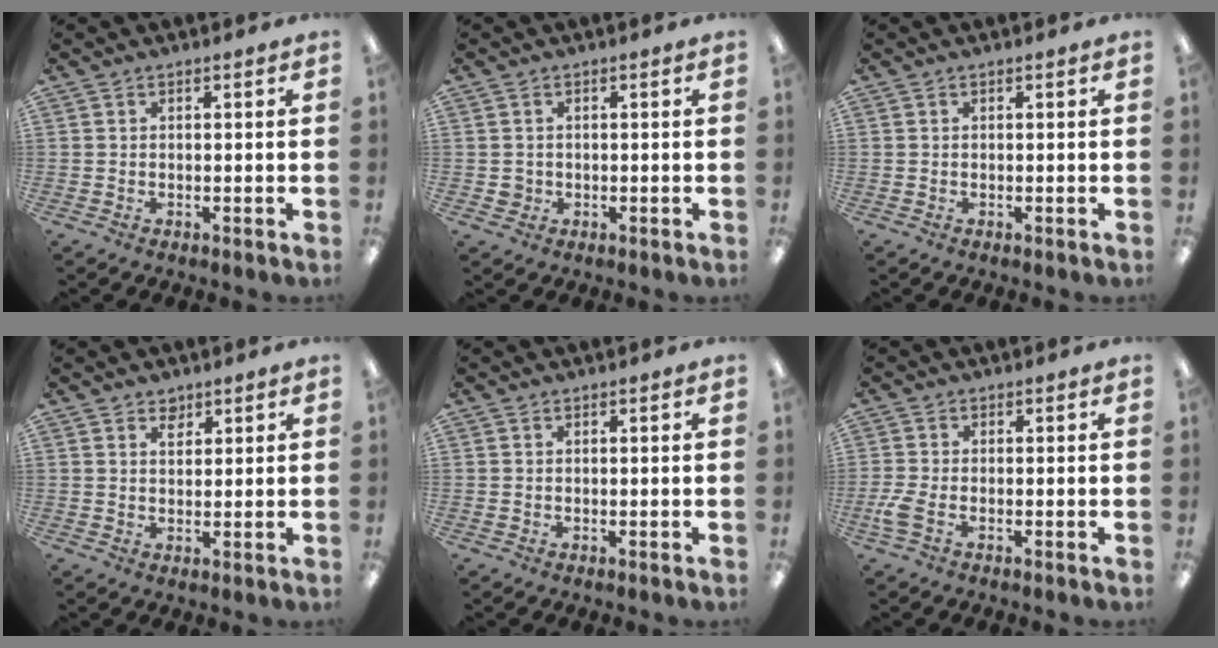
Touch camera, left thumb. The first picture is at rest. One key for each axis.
{"total": 2.0, "fx": 0.0, "fy": 2.0, "fz": 0.5, "tx": -0.002, "ty": 0.001, "tz": -0.003}
{"total": 0.0}
{"total": 2.6, "fx": 2.0, "fy": 1.6, "fz": 0.7, "tx": 0.009, "ty": -0.011, "tz": 0.033}
{"total": 0.0}
{"total": 3.6, "fx": -1.1, "fy": 1.8, "fz": 2.9, "tx": -0.072, "ty": -0.003, "tz": -0.024}